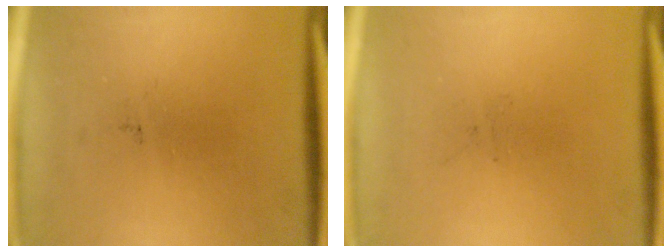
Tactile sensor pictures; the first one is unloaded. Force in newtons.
{"total": 0.0}